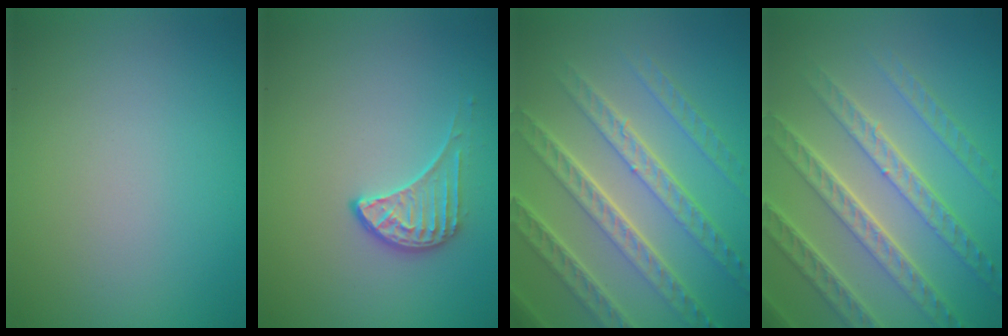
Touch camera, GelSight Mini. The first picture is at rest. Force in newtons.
{"total": 2.0, "press": 1.5, "slide": 1.3}
{"total": 8.2, "press": 5.7, "slide": 5.9}
{"total": 7.5, "press": 5.5, "slide": 5.2}